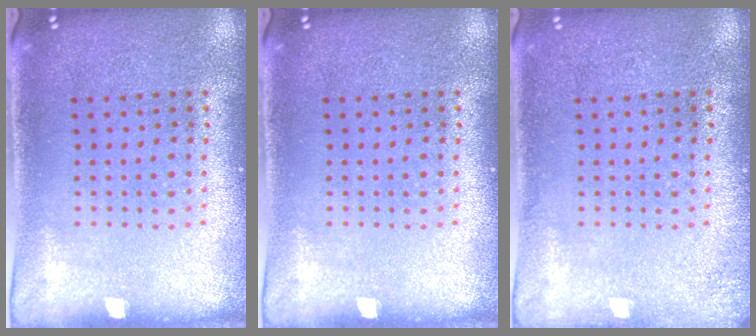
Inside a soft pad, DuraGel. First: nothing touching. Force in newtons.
{"total": 0.0}
{"total": 1.2, "press": 1.1, "slide": 0.2}